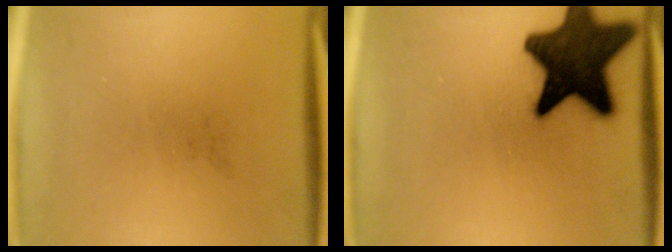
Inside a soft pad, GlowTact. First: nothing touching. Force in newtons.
{"total": 17.2}